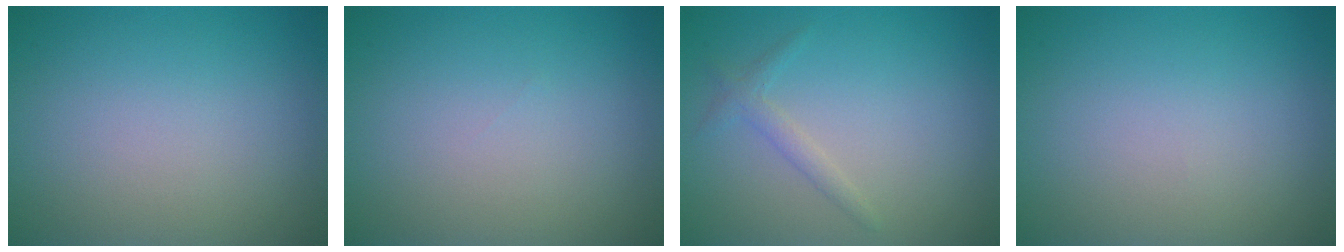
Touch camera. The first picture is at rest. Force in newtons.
{"total": 0.0}
{"total": 1.3, "press": 1.3, "slide": 0.0}
{"total": 0.0}